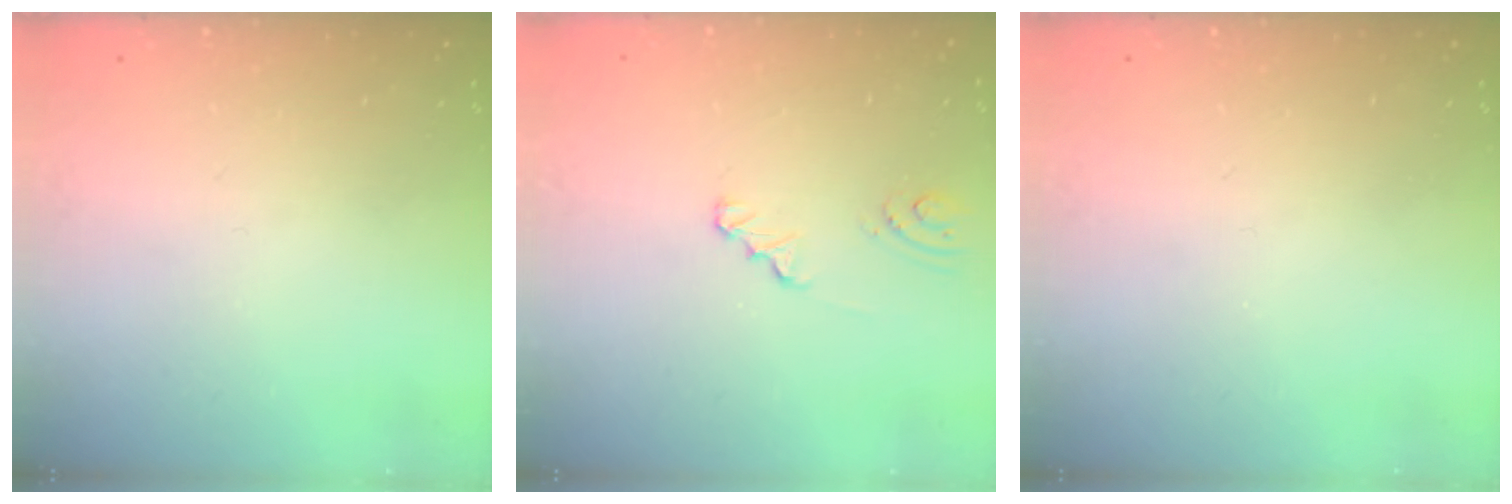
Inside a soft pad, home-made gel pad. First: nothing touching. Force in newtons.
{"total": 2.4, "press": 2.4, "slide": 0.3}
{"total": 0.0}